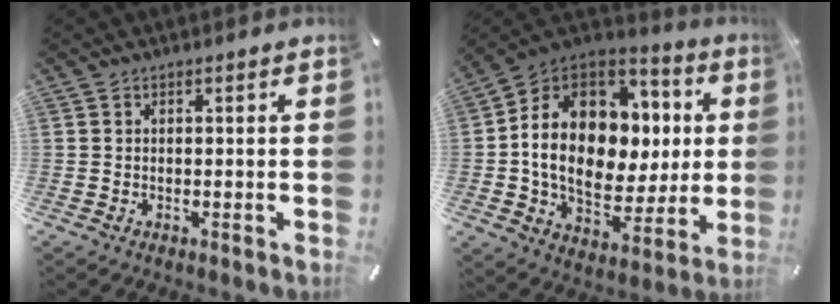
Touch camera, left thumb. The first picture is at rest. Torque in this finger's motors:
{"motor_torque": [2.39, 2.61, 2.48, 0.29, 0.50]}